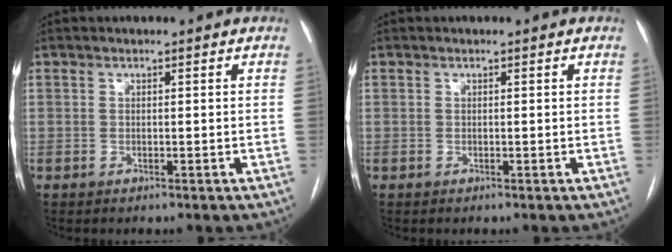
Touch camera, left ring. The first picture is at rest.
{"total": 0.0}